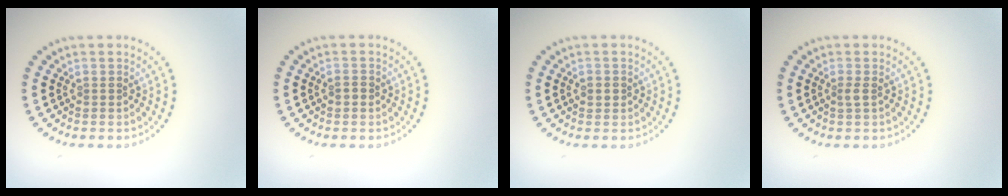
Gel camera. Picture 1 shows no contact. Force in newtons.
{"total": 0.8, "press": 0.8, "slide": 0.1}
{"total": 1.0, "press": 1.0, "slide": 0.3}
{"total": 0.9, "press": 0.6, "slide": 0.6}